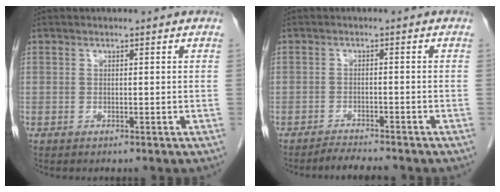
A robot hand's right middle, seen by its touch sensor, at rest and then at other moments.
{"total": 3.1, "force": [-3.1, -0.2, 0.7], "torque": [-0.018, -0.015, -0.050]}